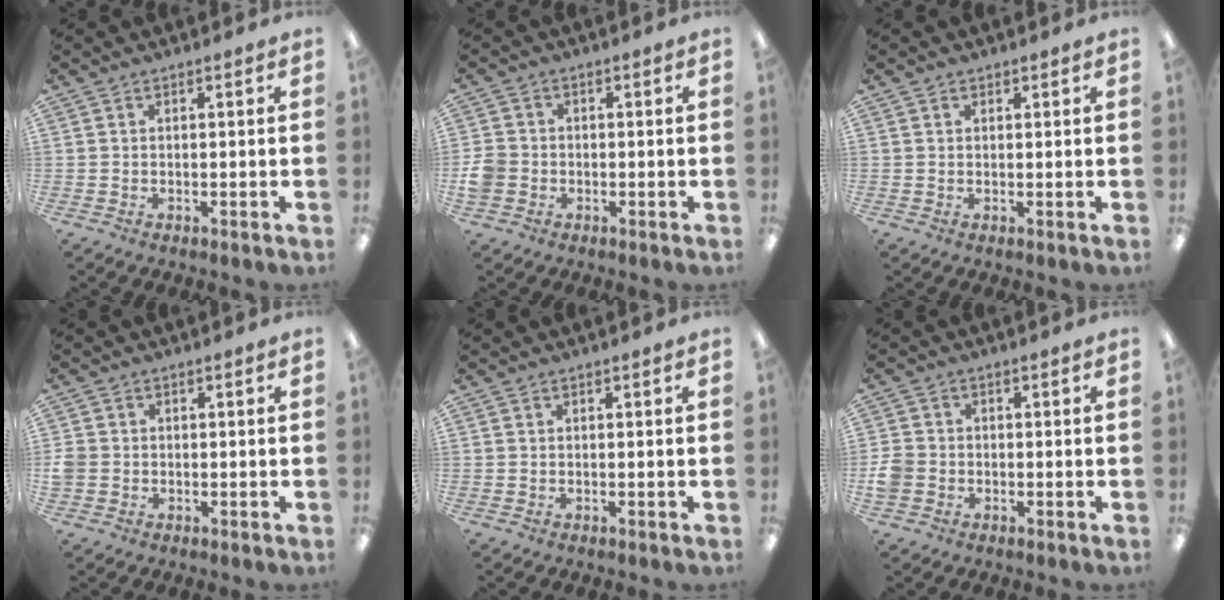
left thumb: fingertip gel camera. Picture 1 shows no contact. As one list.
[{"total": 4.4, "force": [-1.1, 3.9, 1.7], "torque": [-0.035, 0.010, -0.019]}, {"total": 1.0, "force": [0.6, 0.7, 0.4], "torque": [0.000, 0.000, 0.009]}, {"total": 2.7, "force": [-0.4, 2.5, 0.8], "torque": [-0.012, 0.005, -0.007]}, {"total": 0.0}, {"total": 4.1, "force": [-1.2, 3.6, 1.7], "torque": [-0.033, 0.009, -0.022]}]